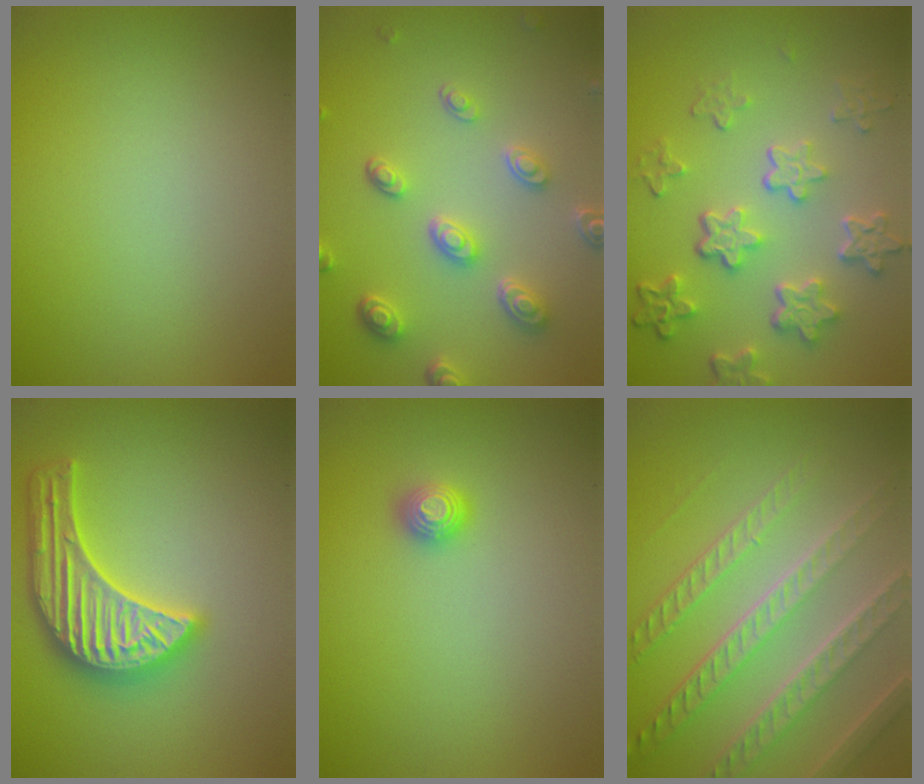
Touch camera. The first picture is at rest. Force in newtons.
{"total": 4.6, "press": 3.6, "slide": 2.9}
{"total": 5.9, "press": 4.4, "slide": 3.9}
{"total": 5.7, "press": 5.6, "slide": 0.6}
{"total": 1.2, "press": 1.1, "slide": 0.4}
{"total": 7.8, "press": 5.4, "slide": 5.6}